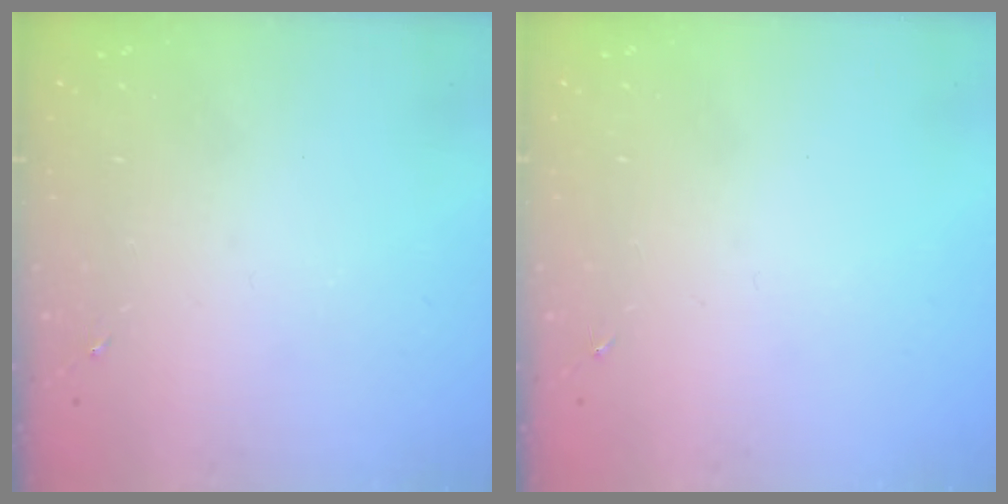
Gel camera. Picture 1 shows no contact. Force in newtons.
{"total": 0.0}